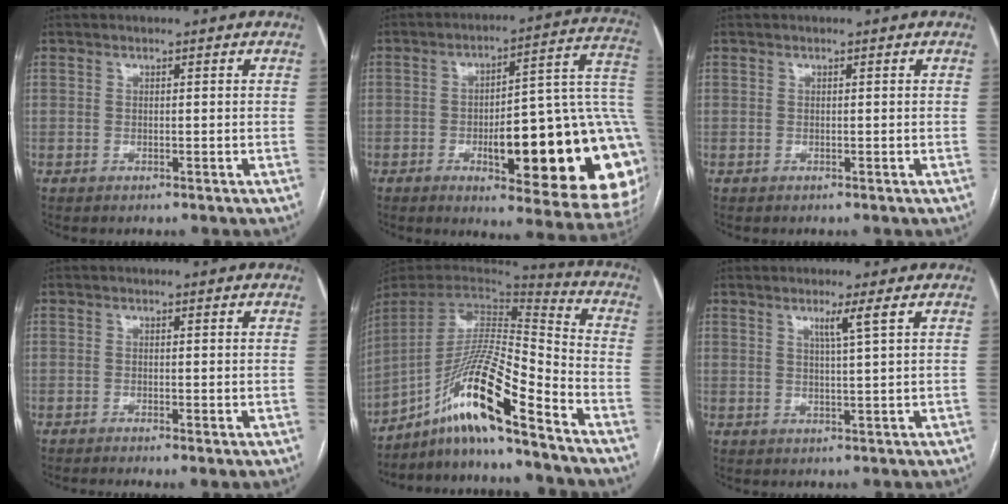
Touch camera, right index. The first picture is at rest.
{"total": 26.9, "force": [-4.6, 5.7, 25.9], "torque": [-0.234, 0.019, -0.053]}
{"total": 0.0}
{"total": 1.3, "force": [-0.8, 0.0, 1.1], "torque": [-0.018, -0.003, -0.014]}
{"total": 16.8, "force": [-11.5, 0.3, 12.3], "torque": [-0.236, 0.005, -0.209]}
{"total": 2.8, "force": [1.3, -0.9, 2.3], "torque": [-0.042, -0.006, 0.026]}